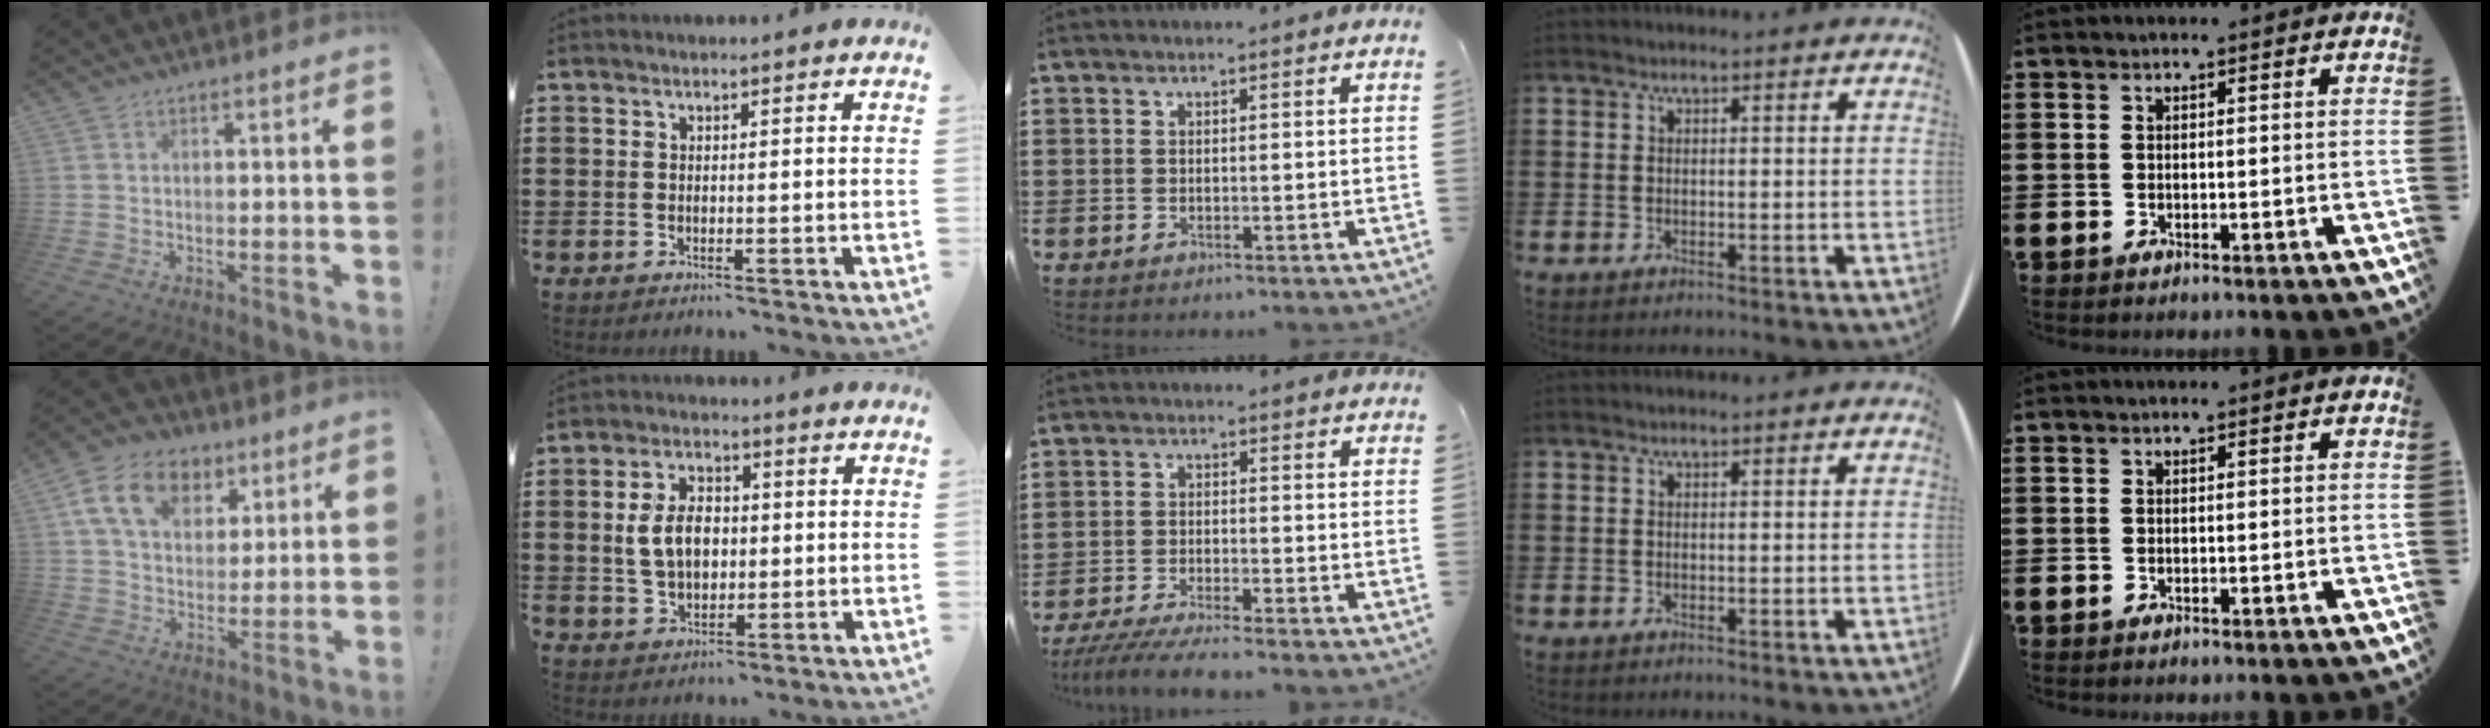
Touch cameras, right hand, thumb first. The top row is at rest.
{"thumb": {"total": 15.7, "force": [7.3, 11.1, 8.3], "torque": [-0.132, -0.023, 0.139]}, "index": {"total": 6.8, "force": [0.3, 4.5, 5.1], "torque": [-0.112, 0.009, -0.002]}, "middle": {"total": 4.7, "force": [-4.5, 0.1, 1.6], "torque": [-0.042, -0.014, -0.090]}}